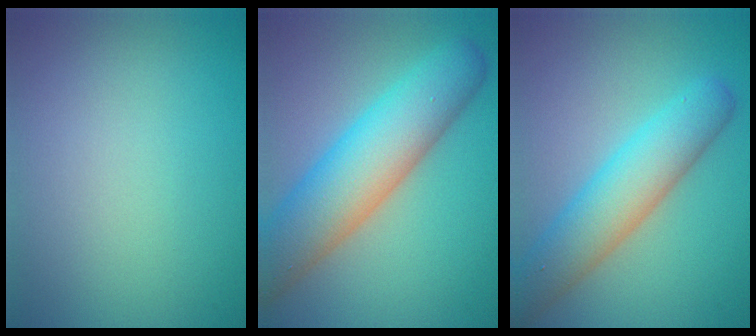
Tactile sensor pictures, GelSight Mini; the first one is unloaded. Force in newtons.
{"total": 9.3, "press": 9.3, "slide": 0.5}
{"total": 6.2, "press": 6.2, "slide": 0.3}